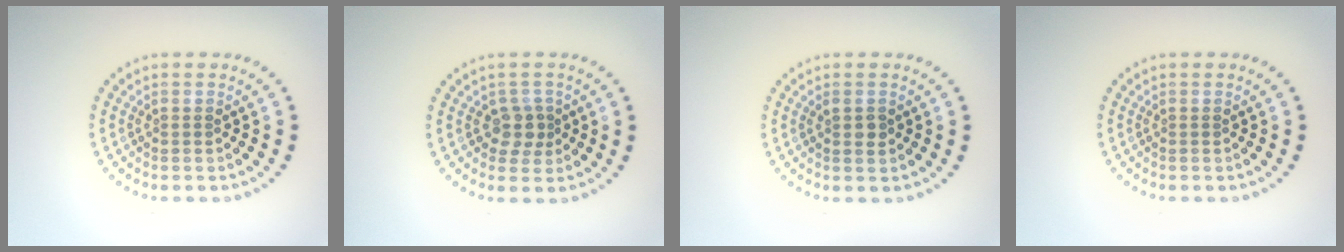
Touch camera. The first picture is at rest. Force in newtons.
{"total": 2.0, "press": 1.7, "slide": 1.1}
{"total": 1.1, "press": 1.0, "slide": 0.3}
{"total": 0.0}